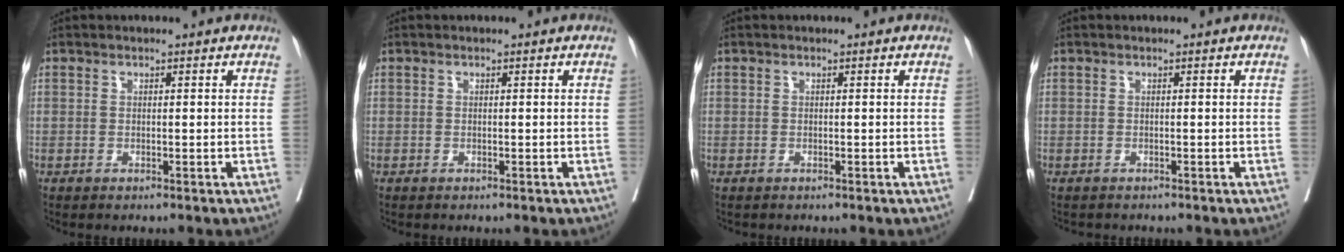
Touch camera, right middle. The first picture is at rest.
{"total": 0.0}
{"total": 0.0}
{"total": 1.5, "force": [-1.3, 0.6, 0.2], "torque": [-0.011, -0.002, -0.019]}